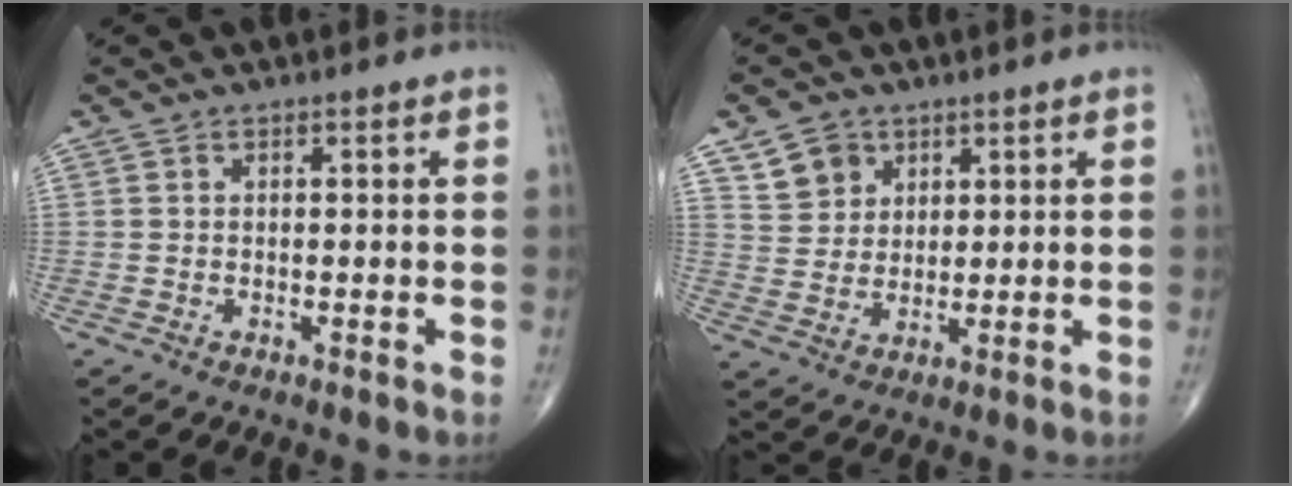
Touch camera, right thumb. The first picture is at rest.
{"total": 6.4, "force": [3.5, 5.1, 1.7], "torque": [-0.008, -0.018, 0.069]}